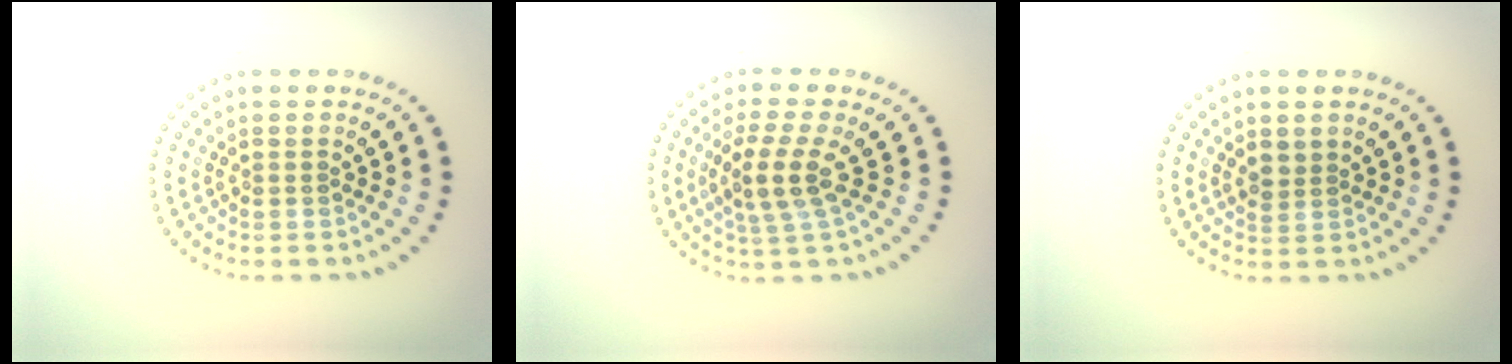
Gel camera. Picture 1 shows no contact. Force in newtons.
{"total": 3.3, "press": 2.7, "slide": 1.9}
{"total": 1.2, "press": 1.0, "slide": 0.6}